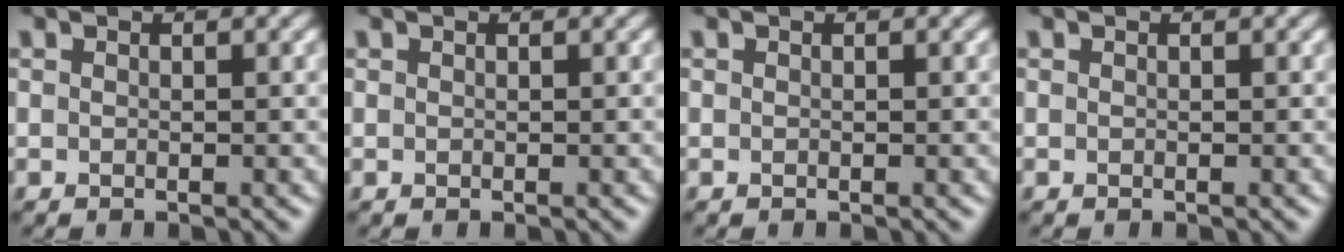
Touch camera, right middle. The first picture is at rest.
{"total": 0.0}
{"total": 0.0}
{"total": 0.0}